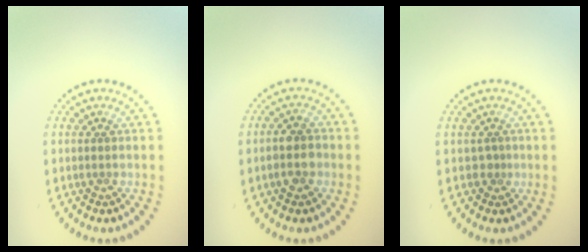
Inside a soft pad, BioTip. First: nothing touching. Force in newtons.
{"total": 2.7, "press": 2.5, "slide": 0.8}
{"total": 0.5, "press": 0.2, "slide": 0.5}